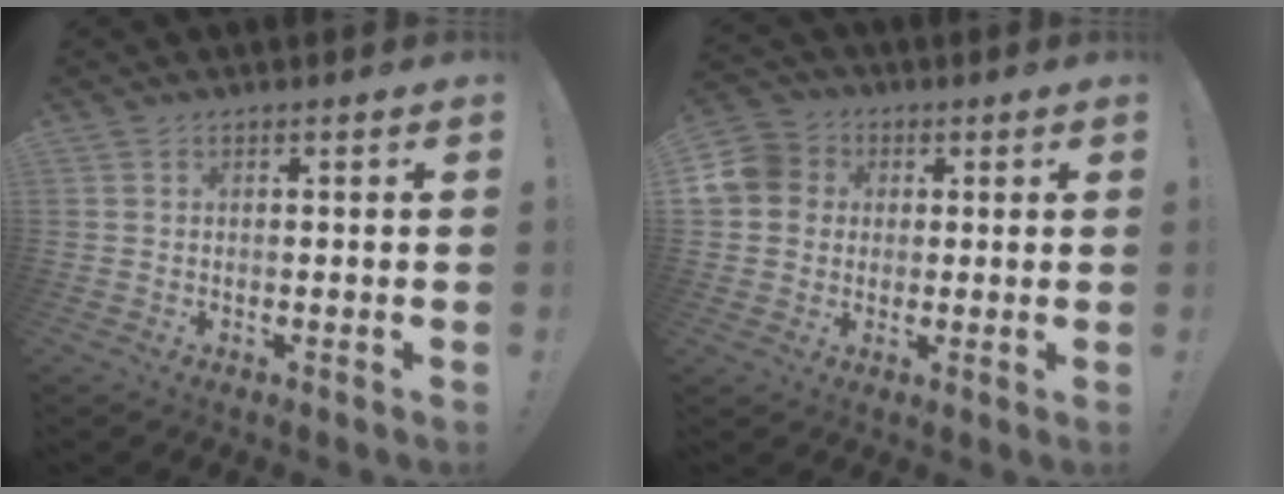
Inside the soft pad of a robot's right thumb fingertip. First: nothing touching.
{"total": 9.3, "force": [1.3, 8.6, 3.2], "torque": [-0.067, 0.014, 0.029]}